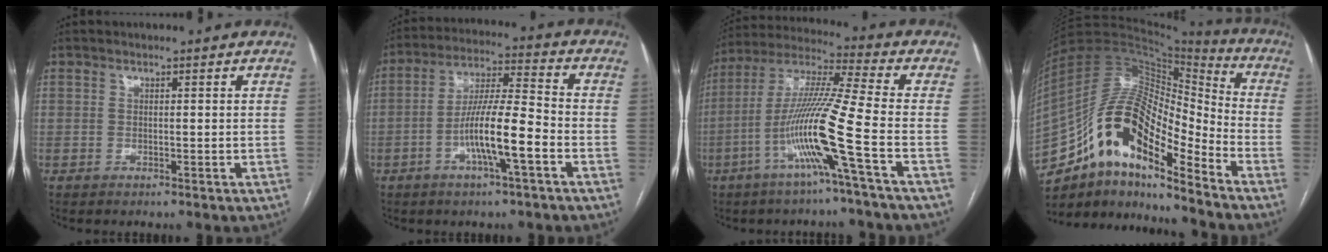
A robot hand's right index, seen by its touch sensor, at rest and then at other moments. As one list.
[{"total": 10.7, "force": [-3.9, 0.9, 9.9], "torque": [-0.190, 0.009, -0.070]}, {"total": 13.9, "force": [-5.1, -2.0, 12.8], "torque": [-0.252, -0.004, -0.104]}, {"total": 18.5, "force": [-11.2, 5.5, 13.7], "torque": [-0.252, 0.038, -0.190]}]